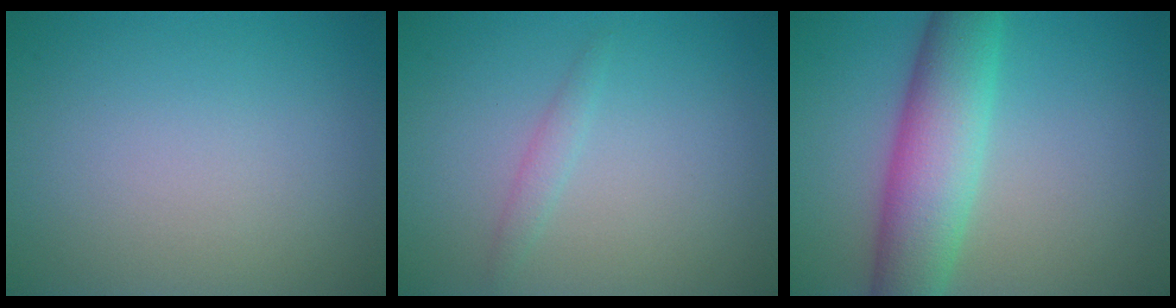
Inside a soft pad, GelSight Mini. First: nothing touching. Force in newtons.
{"total": 1.1, "press": 1.1, "slide": 0.1}
{"total": 7.3, "press": 7.3, "slide": 0.1}